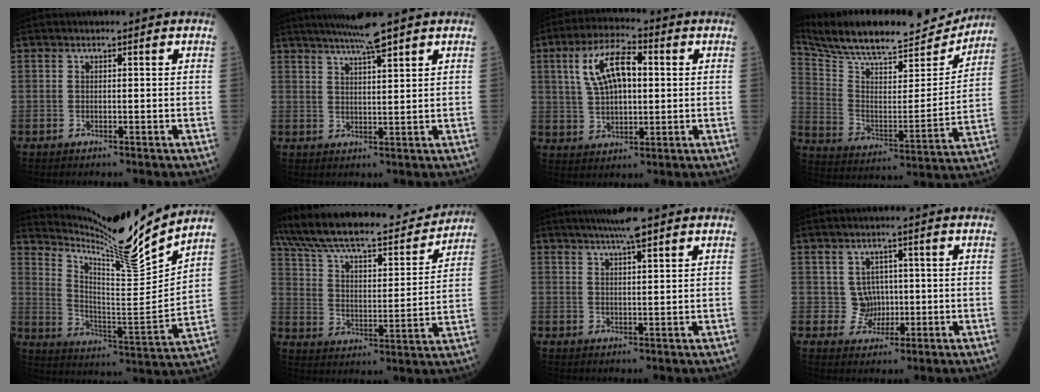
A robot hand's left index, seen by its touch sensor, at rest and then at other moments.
{"total": 5.8, "force": [4.7, -0.4, 3.3], "torque": [-0.058, 0.013, 0.083]}
{"total": 10.3, "force": [2.5, 4.5, 9.0], "torque": [-0.177, 0.023, 0.047]}
{"total": 21.9, "force": [20.1, 4.6, 7.3], "torque": [-0.129, -0.007, 0.305]}
{"total": 16.2, "force": [15.1, -2.3, 5.3], "torque": [-0.109, -0.059, 0.247]}
{"total": 24.0, "force": [21.3, 4.9, 9.9], "torque": [-0.177, 0.007, 0.320]}
{"total": 5.3, "force": [4.1, -0.3, 3.4], "torque": [-0.058, 0.015, 0.072]}
{"total": 3.2, "force": [0.1, 3.2, 0.5], "torque": [-0.003, 0.009, 0.006]}